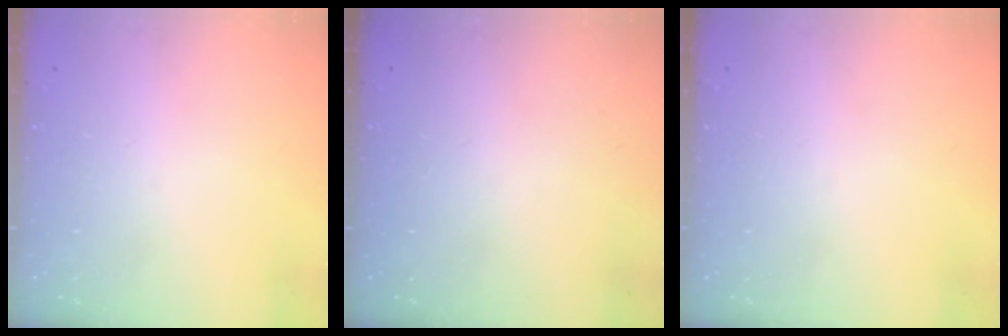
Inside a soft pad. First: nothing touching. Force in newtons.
{"total": 0.0}
{"total": 0.0}